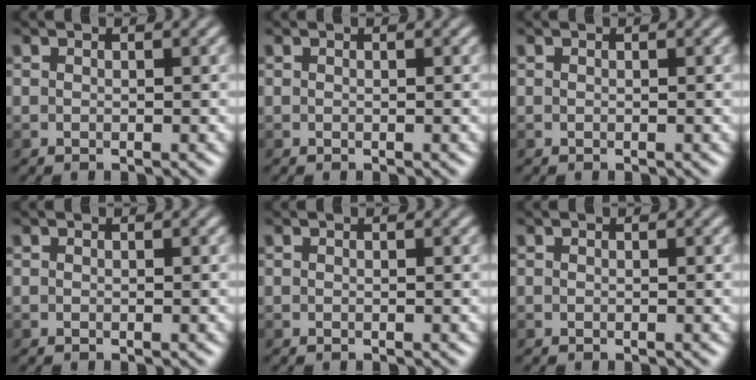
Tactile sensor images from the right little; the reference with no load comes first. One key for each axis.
{"total": 0.0}
{"total": 0.0}
{"total": 0.0}
{"total": 0.0}
{"total": 0.0}